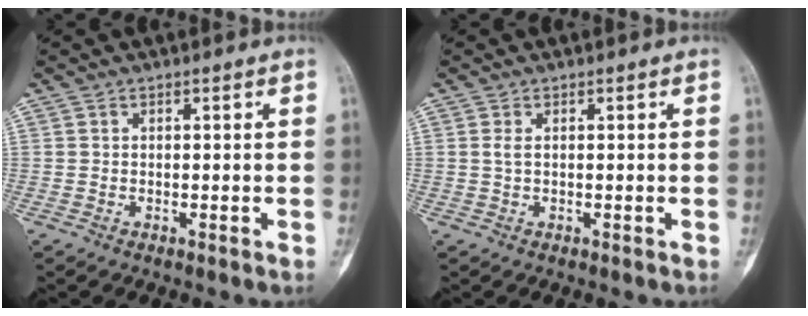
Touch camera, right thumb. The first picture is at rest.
{"total": 1.0, "force": [0.3, 0.3, 0.8], "torque": [-0.025, 0.002, 0.008]}